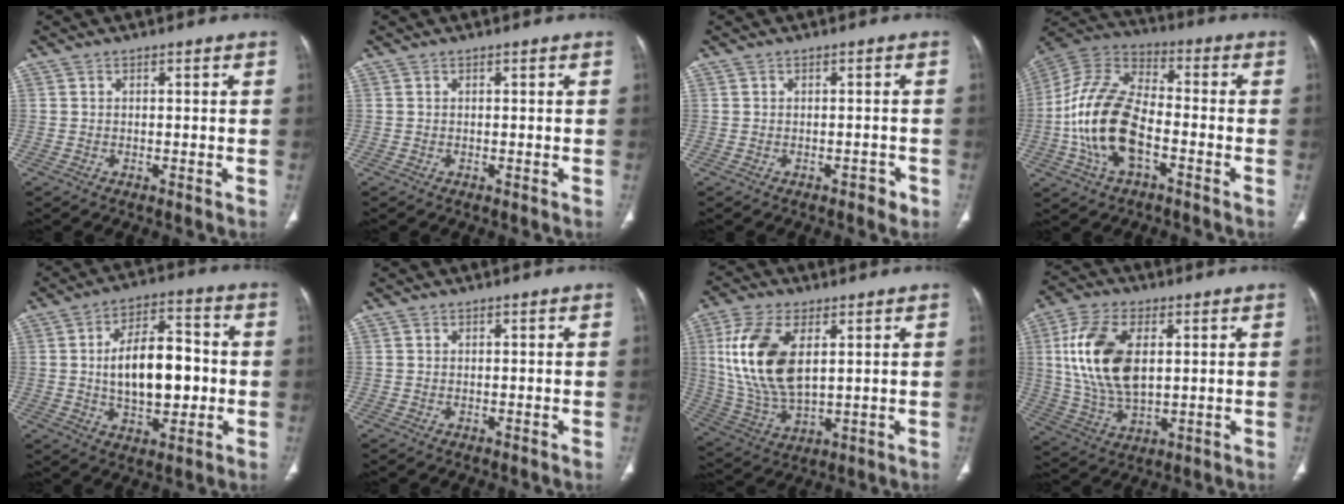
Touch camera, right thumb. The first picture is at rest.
{"total": 0.0}
{"total": 1.6, "force": [-0.9, 1.0, 0.9], "torque": [-0.005, 0.006, -0.008]}
{"total": 17.5, "force": [-4.3, 9.4, 14.1], "torque": [-0.280, 0.028, -0.083]}
{"total": 14.8, "force": [-0.1, 7.9, 12.5], "torque": [-0.176, 0.020, -0.001]}
{"total": 0.0}
{"total": 16.3, "force": [4.2, 8.4, 13.3], "torque": [-0.275, -0.015, 0.090]}
{"total": 16.2, "force": [3.2, 8.9, 13.1], "torque": [-0.258, -0.007, 0.066]}